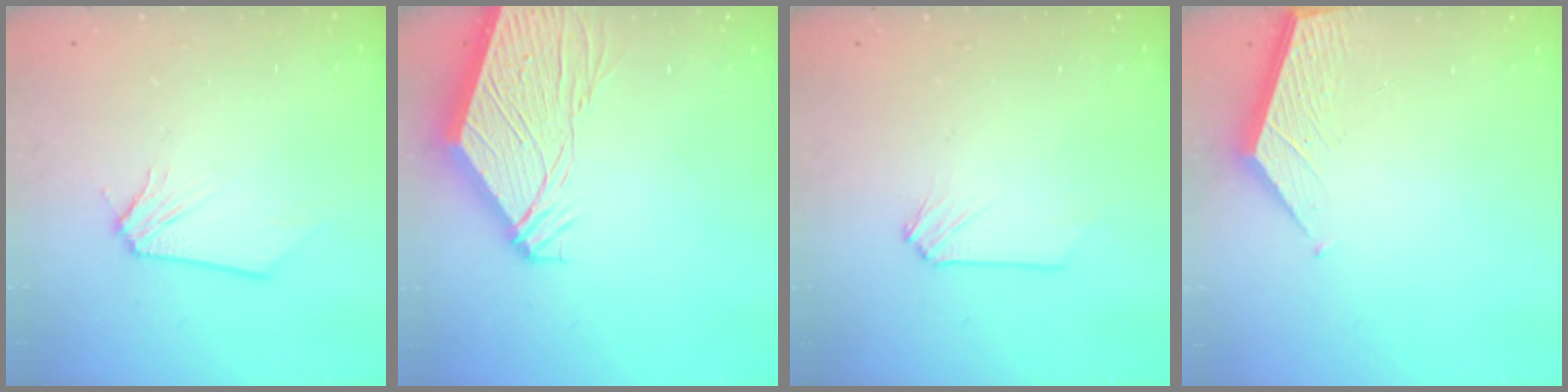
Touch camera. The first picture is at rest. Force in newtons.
{"total": 15.6, "press": 15.4, "slide": 2.1}
{"total": 0.0}
{"total": 3.6, "press": 3.6, "slide": 0.3}